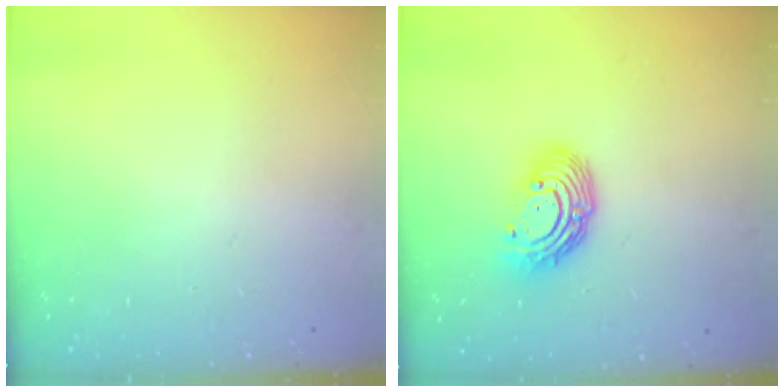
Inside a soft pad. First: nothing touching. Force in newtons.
{"total": 10.7, "press": 10.6, "slide": 0.9}